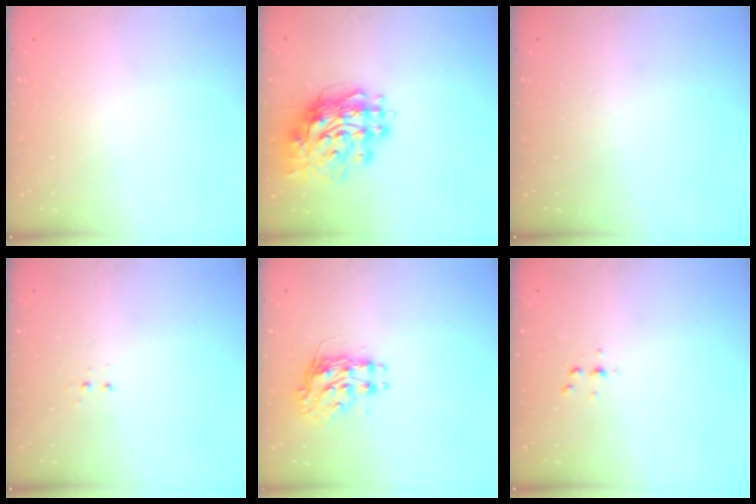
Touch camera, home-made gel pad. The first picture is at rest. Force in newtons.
{"total": 17.5, "press": 17.4, "slide": 1.7}
{"total": 0.0}
{"total": 3.3, "press": 3.2, "slide": 0.7}
{"total": 9.1, "press": 9.0, "slide": 1.0}
{"total": 2.6, "press": 2.6, "slide": 0.3}